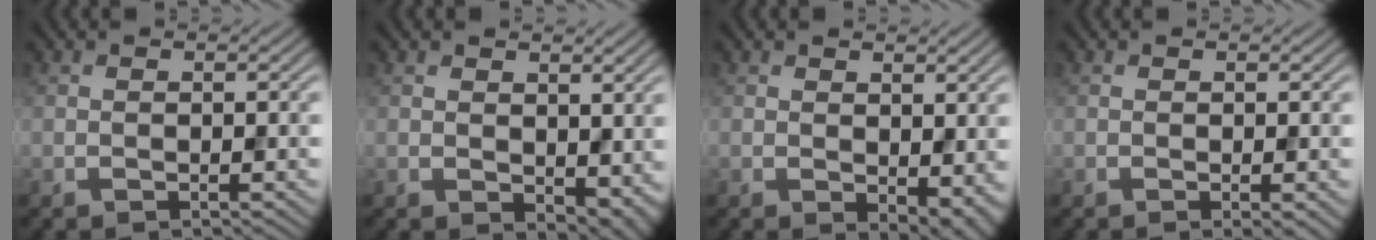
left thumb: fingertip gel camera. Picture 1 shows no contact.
{"total": 4.4, "force": [1.2, 2.9, 3.0], "torque": [-0.054, -0.018, 0.030]}
{"total": 4.4, "force": [-0.1, 2.7, 3.5], "torque": [-0.052, -0.017, 0.008]}
{"total": 1.0, "force": [-0.2, 0.1, 1.0], "torque": [-0.016, -0.007, -0.005]}